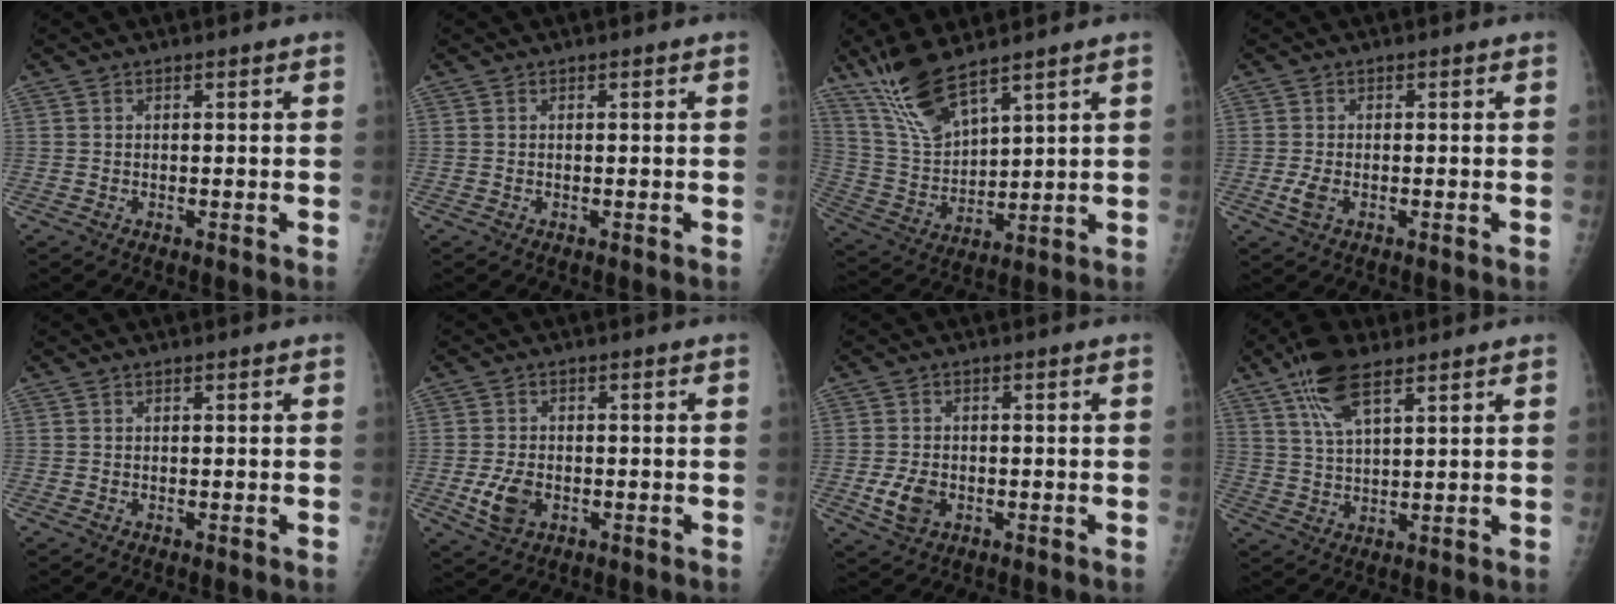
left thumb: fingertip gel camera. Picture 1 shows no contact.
{"total": 0.0}
{"total": 7.6, "force": [6.1, 1.7, 4.2], "torque": [-0.082, -0.031, 0.133]}
{"total": 2.2, "force": [-0.6, 1.3, 1.7], "torque": [-0.042, -0.003, -0.016]}
{"total": 0.0}
{"total": 5.2, "force": [-1.4, 3.5, 3.5], "torque": [-0.063, 0.001, -0.023]}
{"total": 4.7, "force": [-1.3, 3.4, 3.0], "torque": [-0.050, 0.000, -0.020]}
{"total": 9.3, "force": [5.8, 3.4, 6.5], "torque": [-0.119, -0.013, 0.111]}